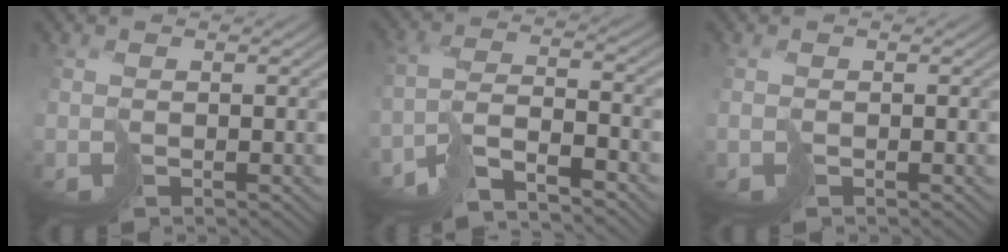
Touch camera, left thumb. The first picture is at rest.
{"total": 7.9, "force": [-6.2, 2.0, 4.6], "torque": [-0.092, 0.001, -0.126]}
{"total": 0.6, "force": [-0.3, 0.4, 0.2], "torque": [-0.006, -0.003, -0.008]}